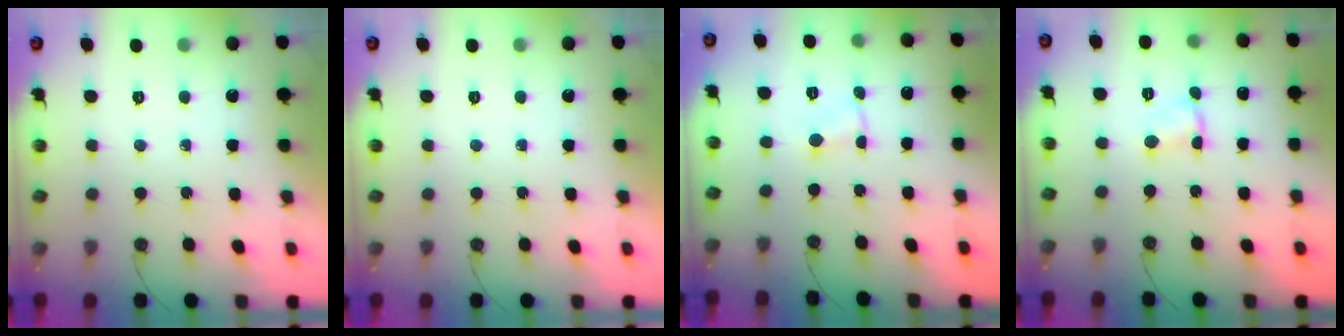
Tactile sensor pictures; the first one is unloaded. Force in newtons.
{"total": 0.0}
{"total": 0.7, "press": 0.7, "slide": 0.1}
{"total": 1.5, "press": 1.4, "slide": 0.2}